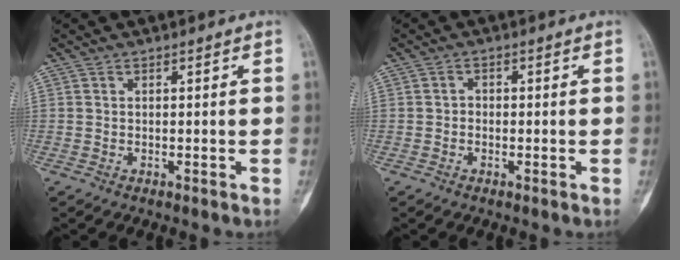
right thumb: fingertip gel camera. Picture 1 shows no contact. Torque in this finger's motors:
{"motor_torque": [-0.40, 0.28, -0.14, 0.19, -0.08]}